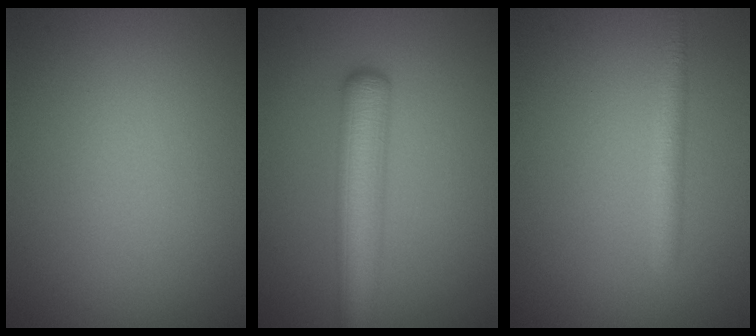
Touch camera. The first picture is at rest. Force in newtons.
{"total": 5.5, "press": 5.5, "slide": 0.3}
{"total": 1.8, "press": 1.8, "slide": 0.1}